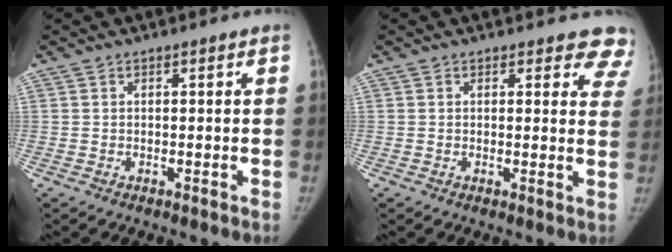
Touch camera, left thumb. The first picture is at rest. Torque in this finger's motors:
{"motor_torque": [0.29, -0.15, 0.69, -0.64, 0.03]}